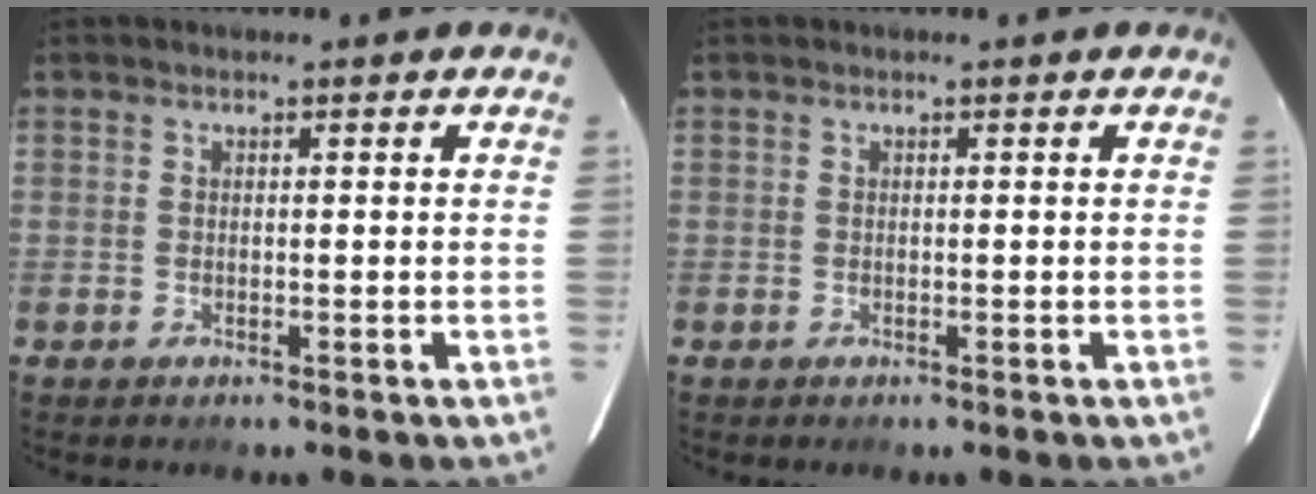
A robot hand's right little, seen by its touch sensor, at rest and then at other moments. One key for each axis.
{"total": 0.0}